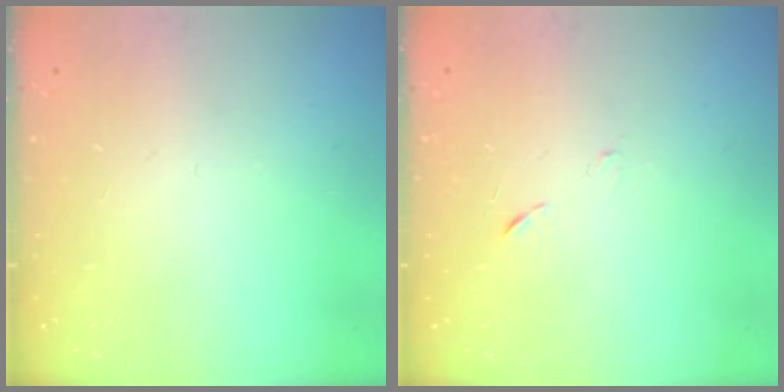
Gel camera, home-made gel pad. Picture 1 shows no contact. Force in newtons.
{"total": 5.0, "press": 4.9, "slide": 0.6}